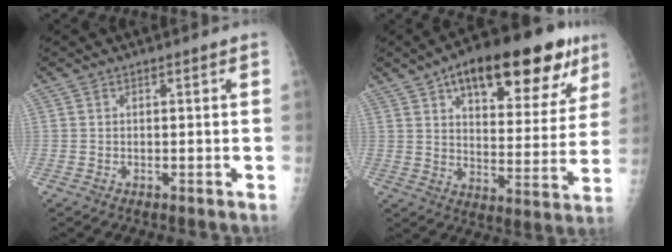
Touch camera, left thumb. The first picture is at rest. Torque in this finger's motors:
{"motor_torque": [0.61, 0.84, 1.46, -1.31, 0.29]}